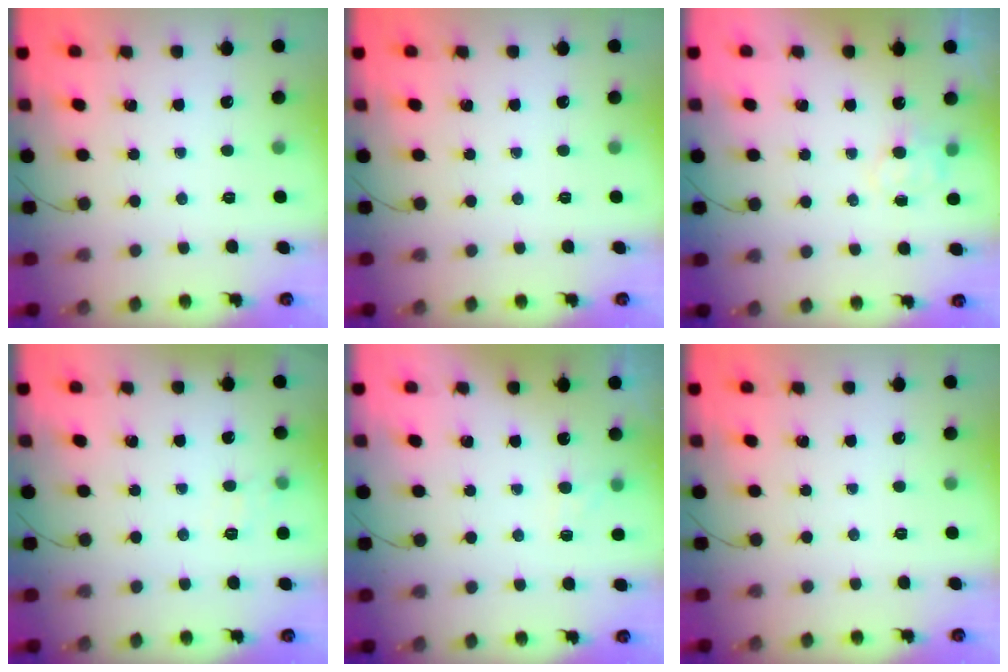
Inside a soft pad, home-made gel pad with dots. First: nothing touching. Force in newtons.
{"total": 0.0}
{"total": 5.2, "press": 5.1, "slide": 0.8}
{"total": 6.4, "press": 6.2, "slide": 1.6}
{"total": 4.9, "press": 4.6, "slide": 1.5}
{"total": 0.0}